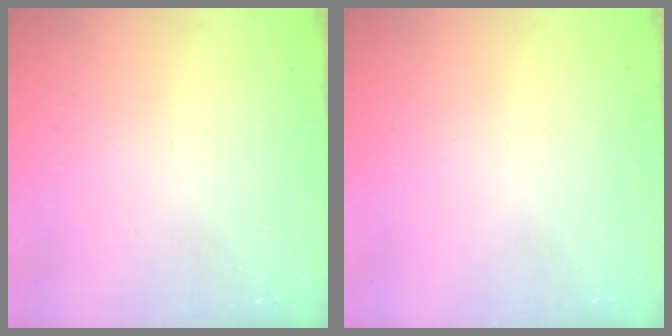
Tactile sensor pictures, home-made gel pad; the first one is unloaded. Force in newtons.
{"total": 0.0}